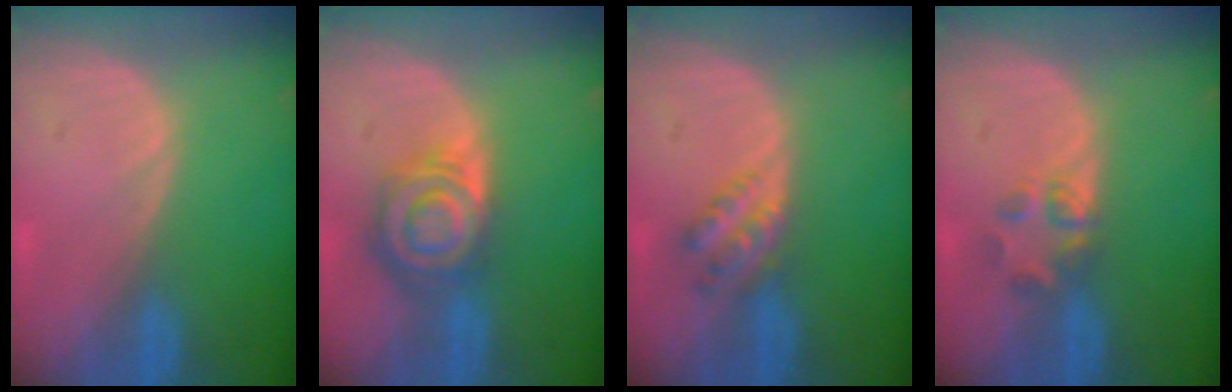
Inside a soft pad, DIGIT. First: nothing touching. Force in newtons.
{"total": 8.2, "press": 7.1, "slide": 4.1}
{"total": 4.5, "press": 3.8, "slide": 2.5}
{"total": 3.1, "press": 3.0, "slide": 0.8}